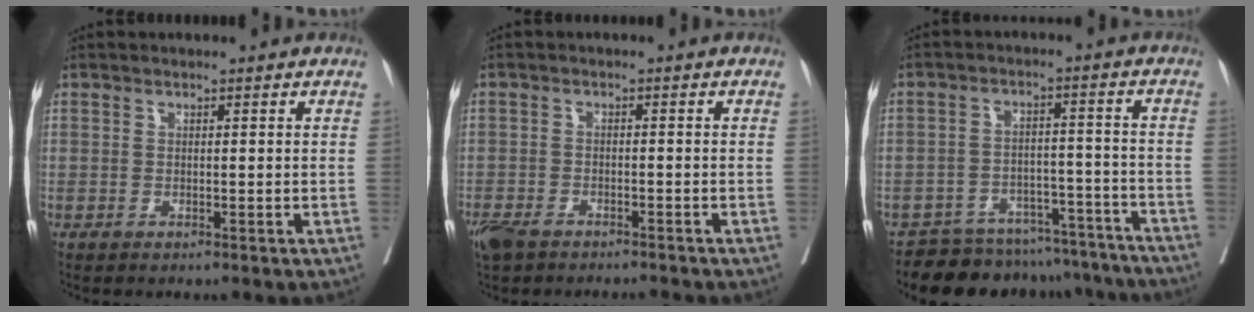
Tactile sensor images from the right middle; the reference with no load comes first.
{"total": 7.5, "force": [-6.2, 2.0, 3.7], "torque": [-0.069, -0.008, -0.103]}
{"total": 14.2, "force": [-13.2, 5.0, 1.9], "torque": [-0.007, 0.027, -0.168]}